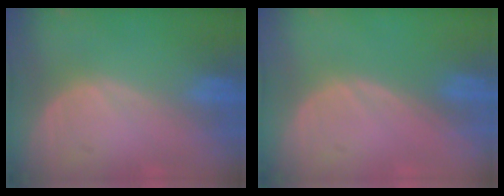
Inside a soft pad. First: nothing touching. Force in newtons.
{"total": 0.0}